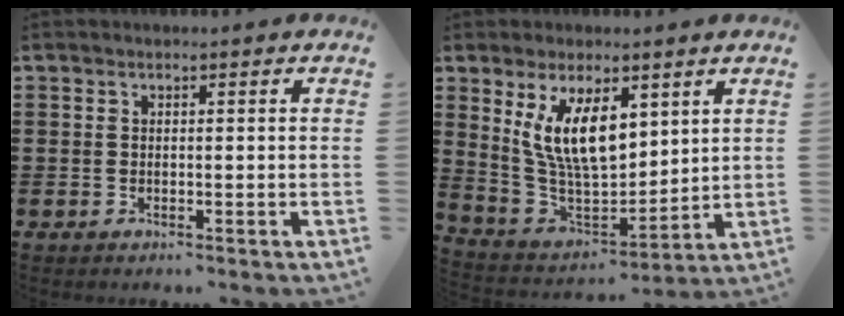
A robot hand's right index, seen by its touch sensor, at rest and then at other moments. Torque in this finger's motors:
{"motor_torque": [1.97, 0.17, 0.62, 0.21]}